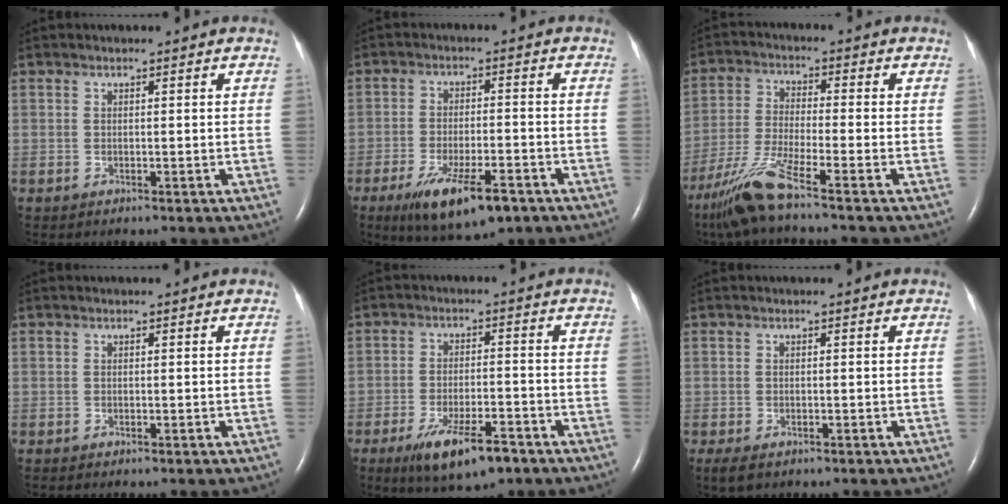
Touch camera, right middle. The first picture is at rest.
{"total": 10.8, "force": [-6.5, 2.9, 8.2], "torque": [-0.147, -0.019, -0.102]}
{"total": 8.6, "force": [-6.2, -0.7, 5.9], "torque": [-0.132, -0.033, -0.125]}
{"total": 0.0}
{"total": 9.4, "force": [-5.9, 2.6, 6.8], "torque": [-0.125, -0.013, -0.093]}
{"total": 3.0, "force": [-1.9, 1.5, 1.7], "torque": [-0.035, -0.008, -0.025]}